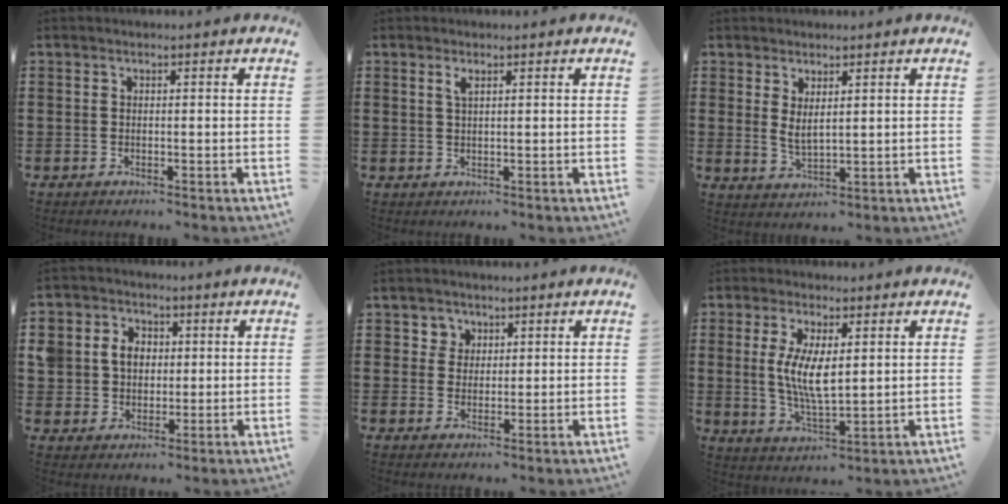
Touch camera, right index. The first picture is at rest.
{"total": 1.3, "force": [0.7, 0.2, 1.0], "torque": [-0.022, 0.002, 0.011]}
{"total": 2.8, "force": [1.5, 0.9, 2.2], "torque": [-0.045, 0.001, 0.029]}
{"total": 6.0, "force": [1.1, 5.4, 2.3], "torque": [-0.082, 0.013, 0.014]}
{"total": 2.8, "force": [1.5, 2.4, 0.1], "torque": [-0.007, 0.007, 0.026]}
{"total": 7.2, "force": [1.0, 2.6, 6.7], "torque": [-0.120, 0.002, 0.017]}